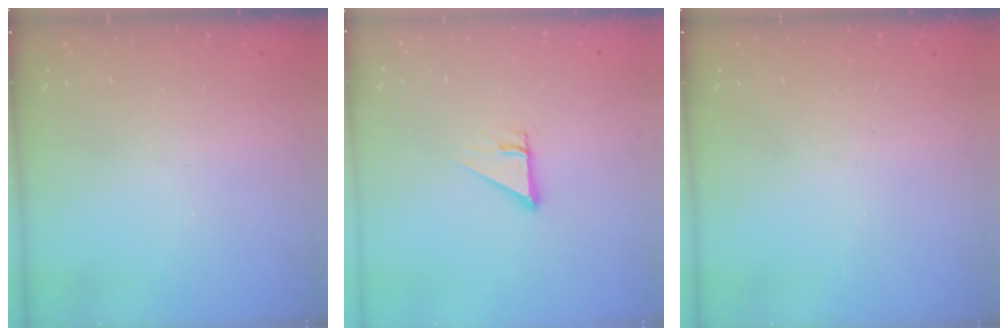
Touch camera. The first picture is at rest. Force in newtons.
{"total": 2.7, "press": 2.7, "slide": 0.0}
{"total": 0.0}